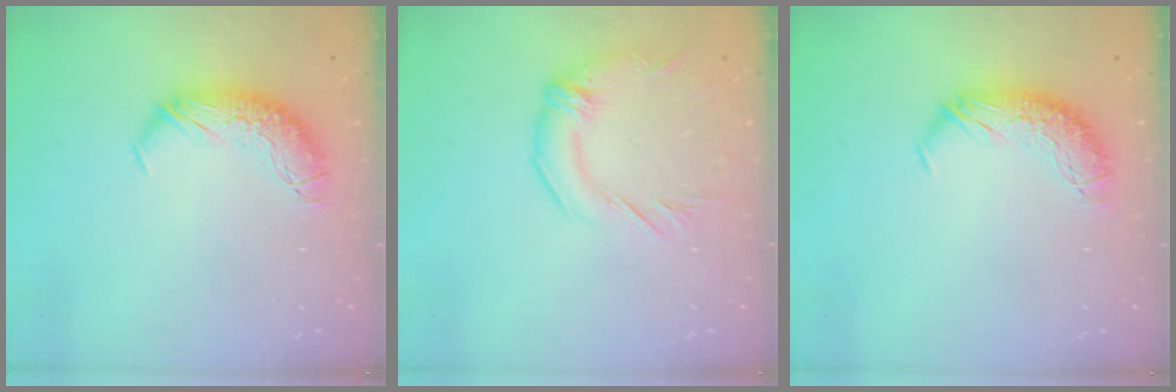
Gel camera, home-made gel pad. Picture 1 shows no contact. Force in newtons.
{"total": 2.8, "press": 1.9, "slide": 2.2}
{"total": 0.0}